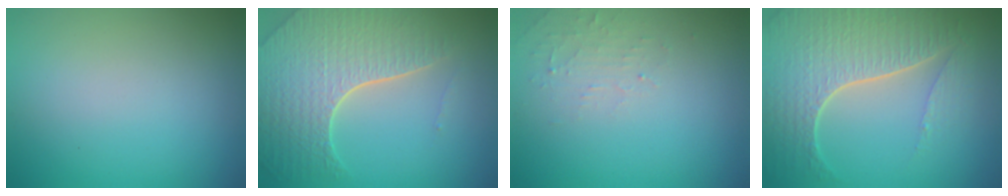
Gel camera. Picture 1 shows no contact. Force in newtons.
{"total": 8.0, "press": 5.7, "slide": 5.6}
{"total": 1.6, "press": 1.5, "slide": 0.3}
{"total": 7.8, "press": 5.4, "slide": 5.7}